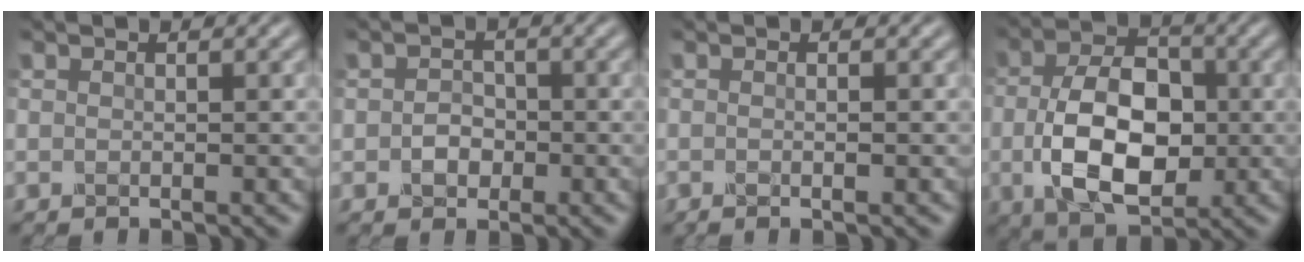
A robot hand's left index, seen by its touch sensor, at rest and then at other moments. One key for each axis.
{"total": 1.5, "fx": -0.4, "fy": 1.3, "fz": 0.6, "tx": -0.010, "ty": 0.006, "tz": -0.010}
{"total": 1.3, "fx": -0.2, "fy": 0.5, "fz": 1.2, "tx": -0.001, "ty": 0.002, "tz": -0.012}
{"total": 9.1, "fx": -1.0, "fy": 5.6, "fz": 7.1, "tx": -0.145, "ty": 0.001, "tz": -0.018}